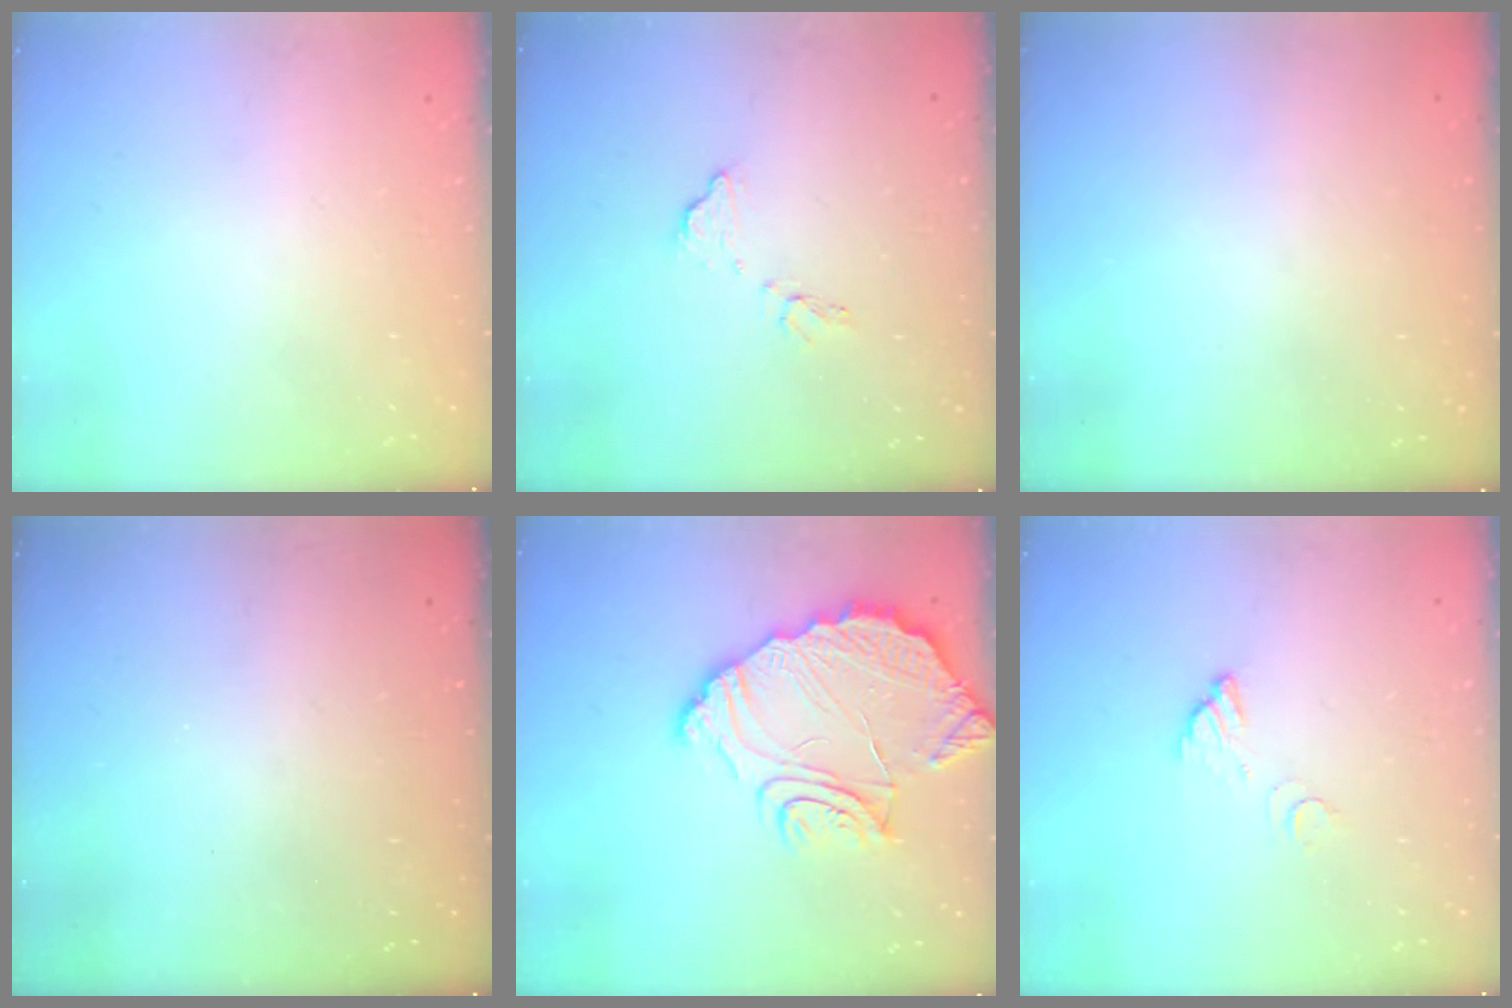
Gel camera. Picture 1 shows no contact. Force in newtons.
{"total": 9.8, "press": 9.8, "slide": 0.5}
{"total": 3.0, "press": 3.0, "slide": 0.1}
{"total": 3.2, "press": 3.2, "slide": 0.1}
{"total": 17.2, "press": 17.2, "slide": 1.6}
{"total": 3.3, "press": 3.3, "slide": 0.2}